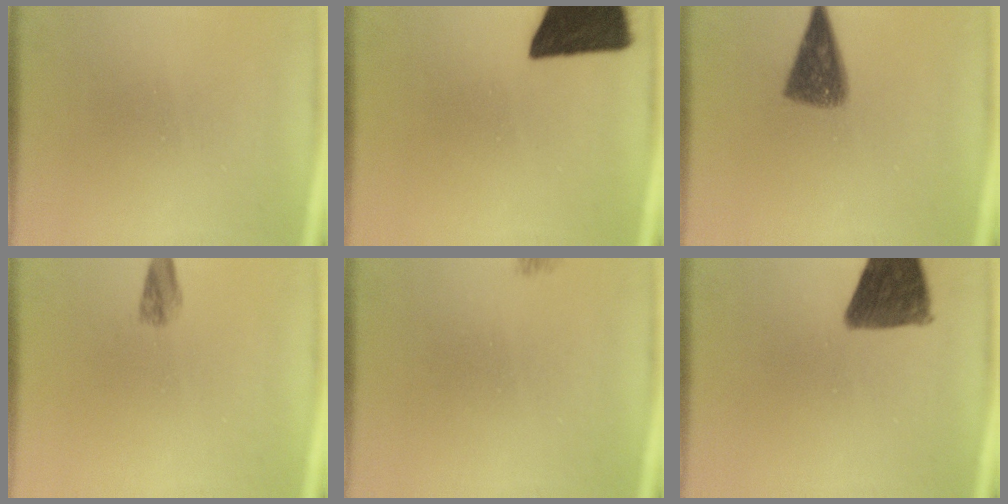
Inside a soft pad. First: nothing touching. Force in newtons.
{"total": 18.0}
{"total": 8.0}
{"total": 1.8}
{"total": 1.6}
{"total": 11.4}